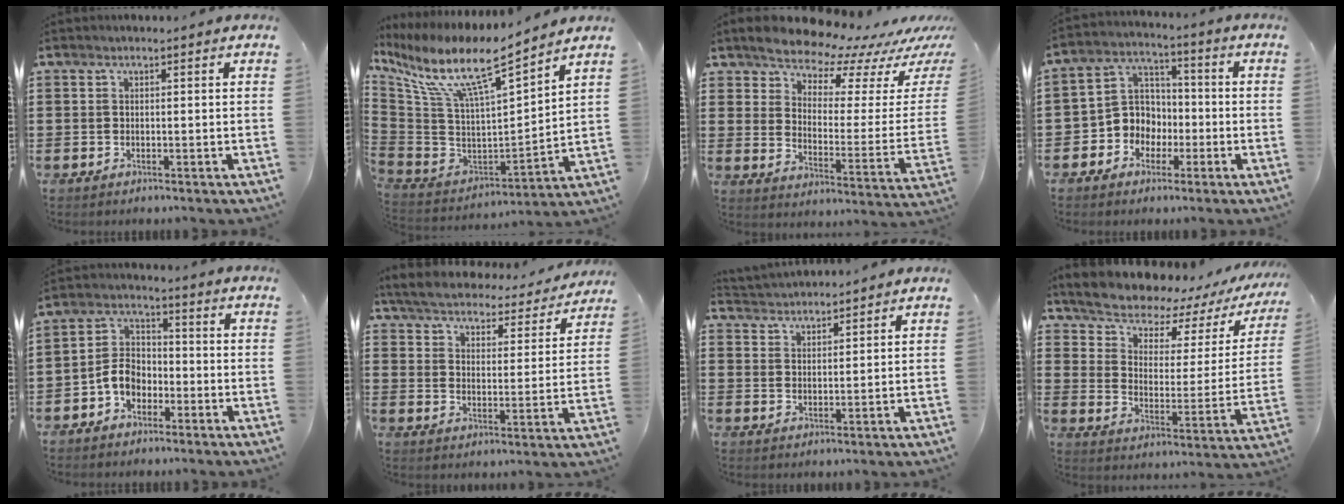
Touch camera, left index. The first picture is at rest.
{"total": 11.4, "force": [7.7, 1.8, 8.3], "torque": [-0.186, -0.056, 0.127]}
{"total": 8.1, "force": [7.9, 1.4, 1.3], "torque": [-0.048, -0.076, 0.133]}
{"total": 6.3, "force": [-1.8, 5.8, 1.4], "torque": [-0.068, -0.001, -0.044]}
{"total": 5.6, "force": [-2.9, 3.9, 2.9], "torque": [-0.077, 0.010, -0.064]}
{"total": 4.5, "force": [4.4, 0.2, 0.9], "torque": [-0.042, -0.034, 0.070]}
{"total": 2.8, "force": [2.7, 0.2, -0.5], "torque": [-0.002, -0.010, 0.050]}
{"total": 6.2, "force": [5.7, 1.8, 1.6], "torque": [-0.060, -0.048, 0.092]}